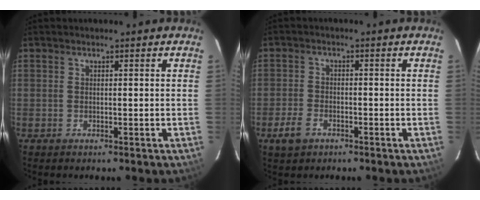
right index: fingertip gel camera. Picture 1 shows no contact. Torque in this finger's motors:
{"motor_torque": [0.32, -0.20, 0.10, 0.02]}